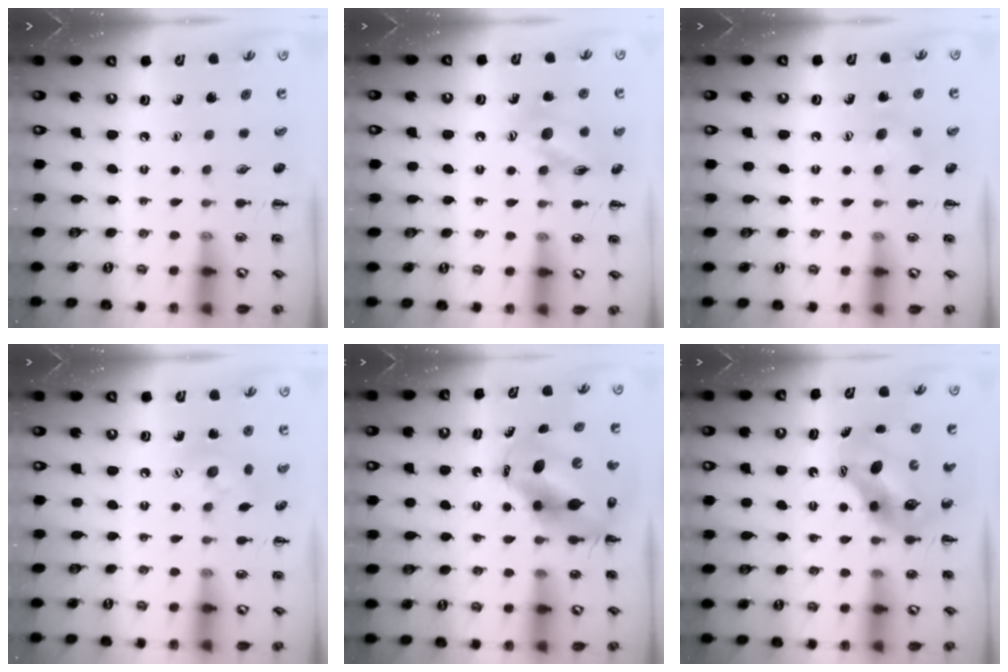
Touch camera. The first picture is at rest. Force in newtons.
{"total": 13.5, "press": 13.4, "slide": 1.2}
{"total": 5.6, "press": 5.4, "slide": 1.4}
{"total": 8.4, "press": 8.4, "slide": 0.8}
{"total": 10.5, "press": 10.2, "slide": 2.6}
{"total": 7.7, "press": 7.5, "slide": 1.9}